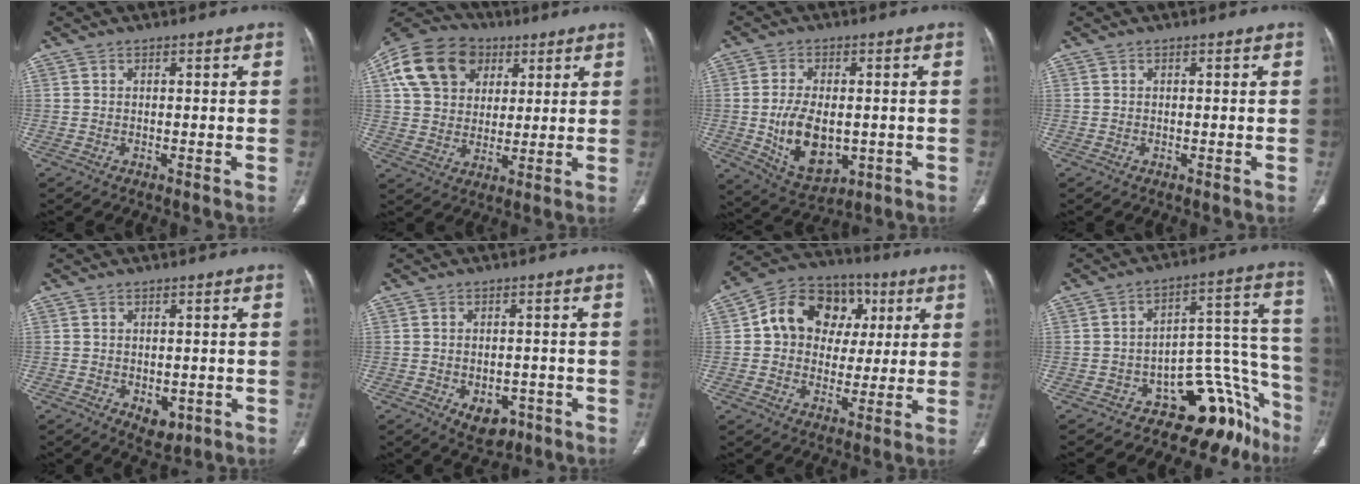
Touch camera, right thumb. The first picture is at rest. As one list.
[{"total": 16.9, "force": [6.4, 12.9, 8.9], "torque": [-0.153, 0.007, 0.109]}, {"total": 11.9, "force": [-1.4, 7.2, 9.4], "torque": [-0.150, -0.009, -0.006]}, {"total": 0.0}, {"total": 4.0, "force": [-1.0, 2.7, 2.7], "torque": [-0.022, -0.003, -0.002]}, {"total": 6.0, "force": [-2.6, 4.0, 3.6], "torque": [-0.034, 0.012, -0.026]}, {"total": 16.0, "force": [3.5, 13.0, 8.7], "torque": [-0.099, 0.017, 0.051]}, {"total": 16.9, "force": [-11.8, 8.5, 8.7], "torque": [-0.016, 0.142, -0.161]}]